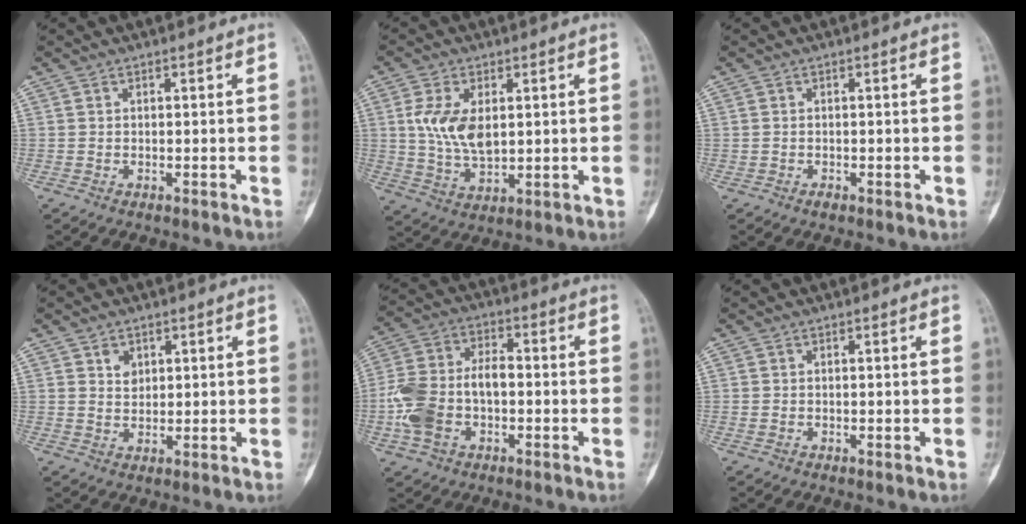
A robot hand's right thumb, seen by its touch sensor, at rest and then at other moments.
{"total": 9.4, "force": [1.8, 5.4, 7.5], "torque": [-0.141, -0.009, 0.043]}
{"total": 0.6, "force": [-0.4, 0.4, 0.0], "torque": [0.000, 0.002, -0.007]}
{"total": 2.9, "force": [1.5, 2.3, 1.1], "torque": [-0.001, -0.009, 0.028]}
{"total": 13.0, "force": [-2.4, 8.3, 9.7], "torque": [-0.200, 0.035, -0.050]}
{"total": 0.5, "force": [-0.2, 0.5, 0.1], "torque": [-0.003, 0.001, -0.001]}